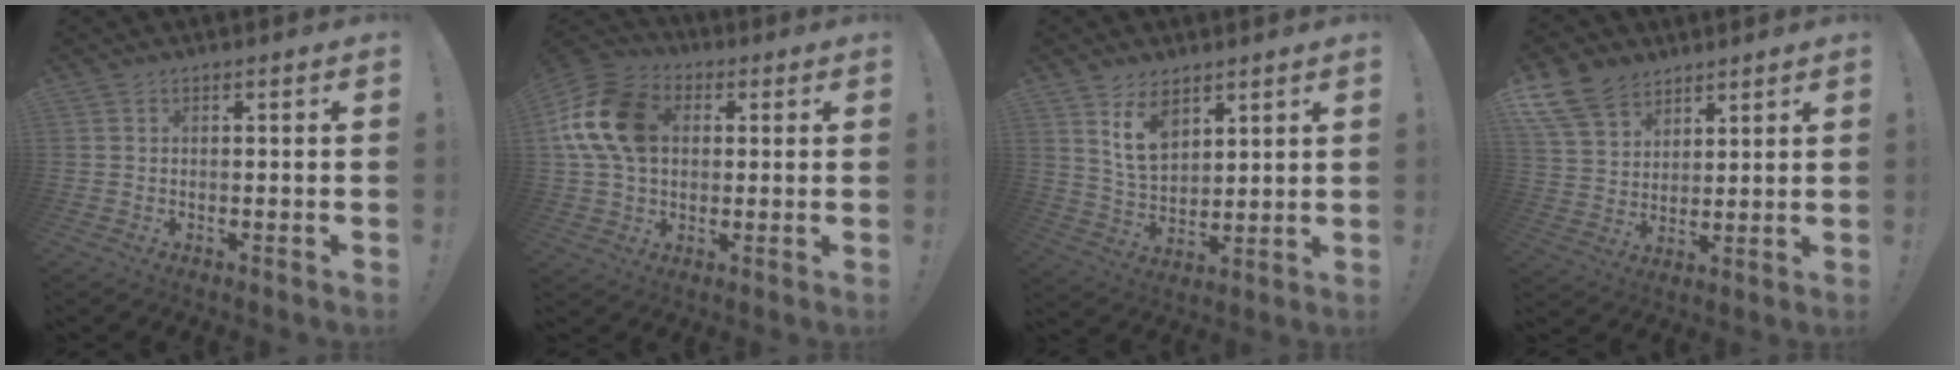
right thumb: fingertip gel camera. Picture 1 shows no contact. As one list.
[{"total": 17.3, "force": [3.2, 12.9, 11.1], "torque": [-0.205, 0.008, 0.067]}, {"total": 10.1, "force": [6.4, 6.4, 4.5], "torque": [-0.077, -0.034, 0.126]}, {"total": 12.4, "force": [8.4, 8.1, 4.4], "torque": [-0.094, -0.048, 0.168]}]